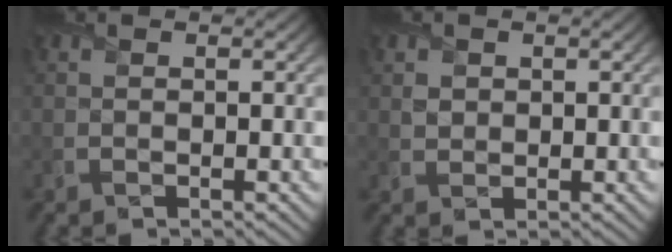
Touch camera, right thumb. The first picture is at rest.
{"total": 1.6, "force": [0.8, 1.3, 0.5], "torque": [-0.016, -0.004, 0.017]}